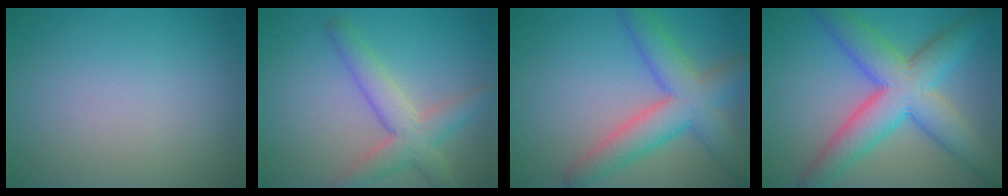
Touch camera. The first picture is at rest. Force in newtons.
{"total": 4.6, "press": 4.6, "slide": 0.3}
{"total": 6.7, "press": 6.7, "slide": 0.1}
{"total": 8.9, "press": 8.9, "slide": 0.3}